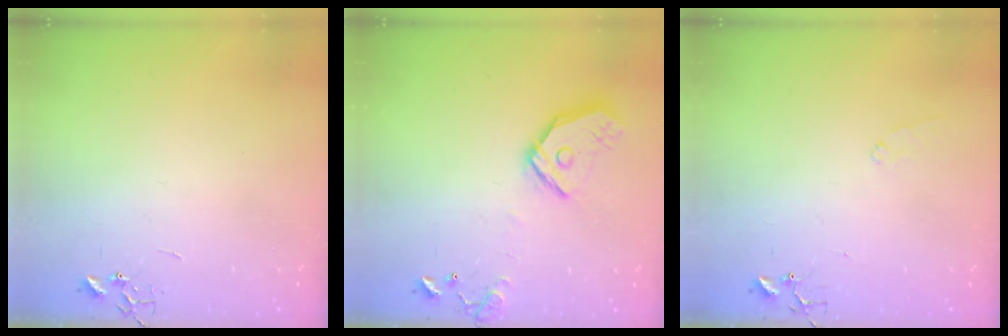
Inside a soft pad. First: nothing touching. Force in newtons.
{"total": 15.9, "press": 15.7, "slide": 2.6}
{"total": 6.8, "press": 6.8, "slide": 0.7}